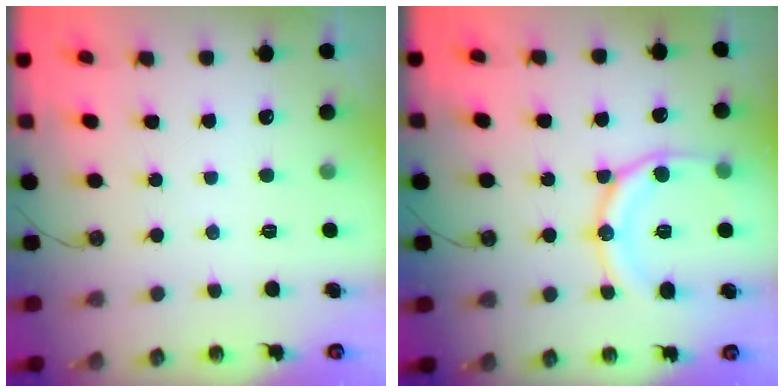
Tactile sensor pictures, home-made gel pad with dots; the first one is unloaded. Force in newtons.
{"total": 16.3, "press": 16.2, "slide": 1.8}